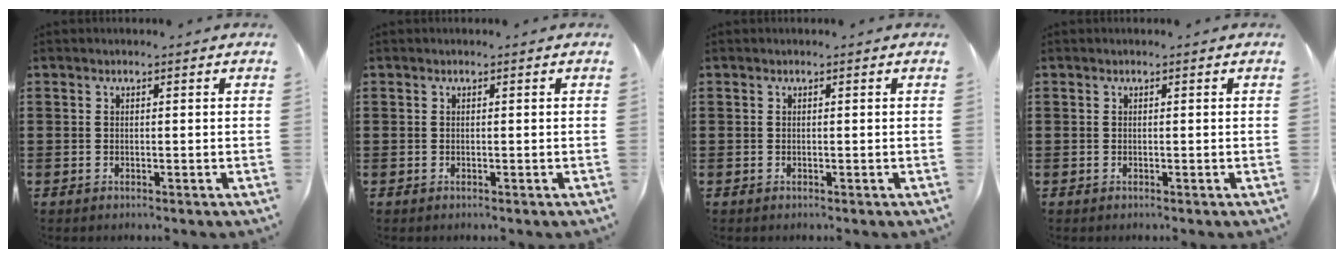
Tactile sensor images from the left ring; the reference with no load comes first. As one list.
[{"total": 0.0}, {"total": 0.0}, {"total": 0.0}]